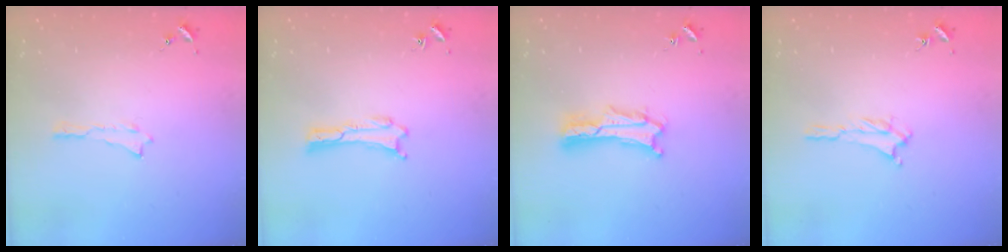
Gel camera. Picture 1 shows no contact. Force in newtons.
{"total": 0.0}
{"total": 2.1, "press": 2.1, "slide": 0.3}
{"total": 1.2, "press": 1.1, "slide": 0.5}